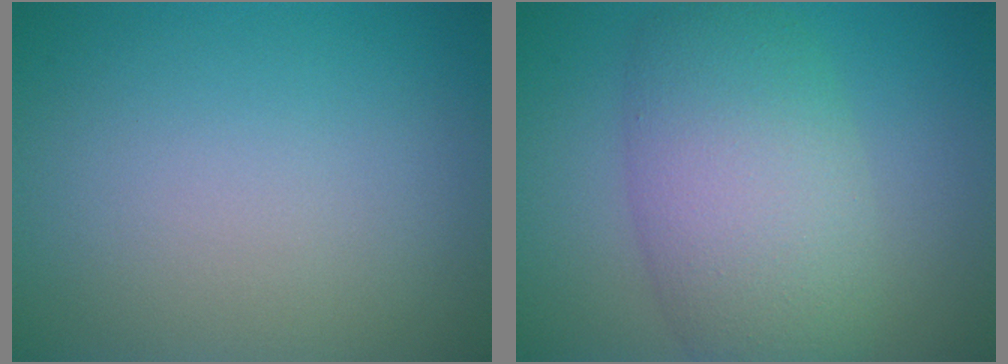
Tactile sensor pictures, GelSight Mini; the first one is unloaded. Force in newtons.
{"total": 7.6, "press": 7.6, "slide": 0.4}